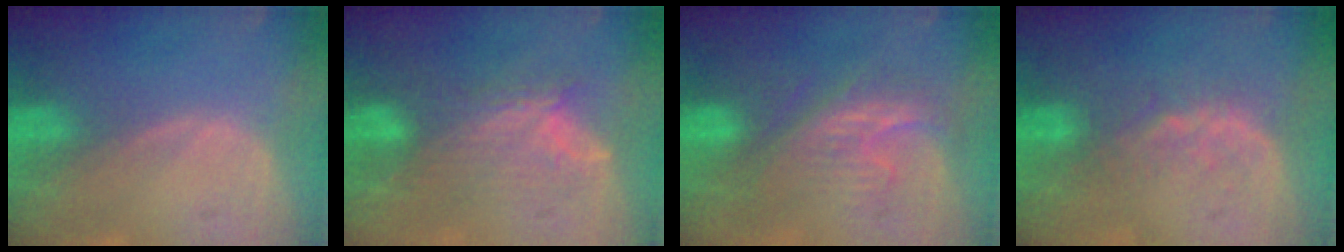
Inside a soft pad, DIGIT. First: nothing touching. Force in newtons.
{"total": 7.0, "press": 6.8, "slide": 1.7}
{"total": 7.6, "press": 7.4, "slide": 1.7}
{"total": 4.4, "press": 4.0, "slide": 1.9}